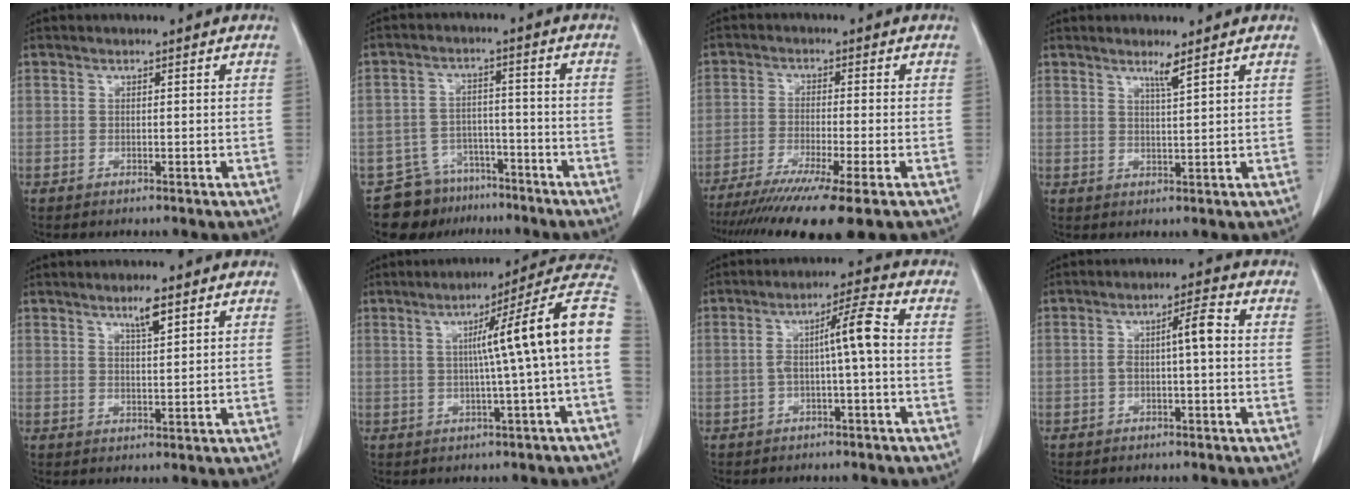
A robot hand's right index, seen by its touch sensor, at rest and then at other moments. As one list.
[{"total": 7.6, "force": [-5.9, 4.9, 0.0], "torque": [0.005, 0.025, -0.088]}, {"total": 13.9, "force": [-10.3, -0.3, 9.3], "torque": [-0.152, -0.038, -0.164]}, {"total": 2.1, "force": [1.5, -0.6, 1.3], "torque": [-0.026, -0.010, 0.031]}, {"total": 3.0, "force": [2.0, 0.2, 2.2], "torque": [-0.043, -0.002, 0.036]}, {"total": 13.6, "force": [0.7, -1.7, 13.5], "torque": [-0.176, 0.028, 0.004]}, {"total": 5.8, "force": [-0.3, 0.1, 5.8], "torque": [-0.097, 0.023, -0.003]}, {"total": 4.4, "force": [-0.1, 0.5, 4.3], "torque": [-0.073, 0.016, -0.002]}]